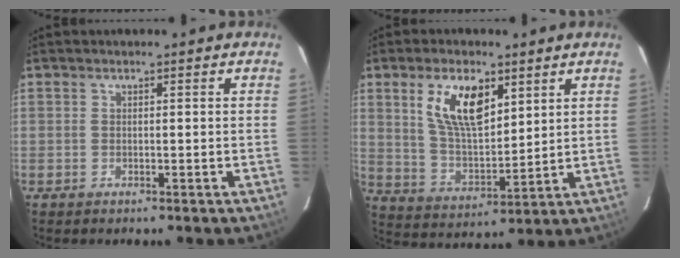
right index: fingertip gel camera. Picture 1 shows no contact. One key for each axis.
{"total": 12.0, "fx": 5.6, "fy": 5.5, "fz": 9.1, "tx": -0.167, "ty": 0.008, "tz": 0.116}